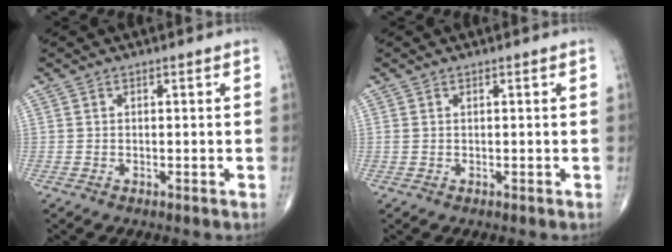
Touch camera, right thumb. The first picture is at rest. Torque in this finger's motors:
{"motor_torque": [-0.13, -0.28, 0.15, 0.20, 0.01]}